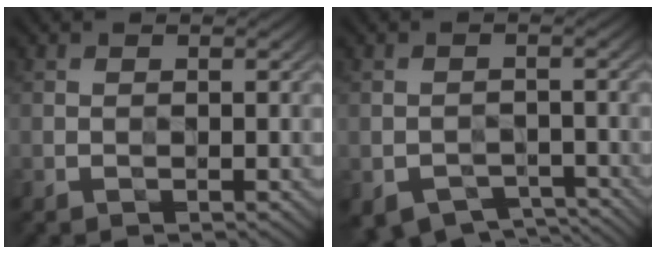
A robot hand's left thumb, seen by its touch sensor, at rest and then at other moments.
{"total": 4.2, "force": [-3.2, 2.2, 1.6], "torque": [-0.022, -0.014, -0.046]}